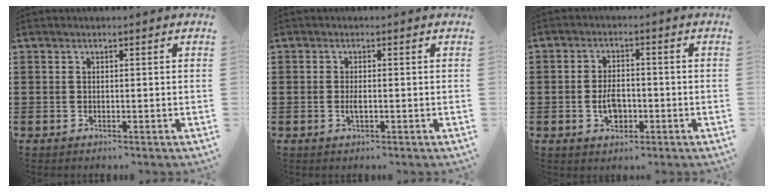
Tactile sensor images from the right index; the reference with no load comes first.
{"total": 1.5, "force": [-0.2, 0.4, 1.4], "torque": [-0.033, -0.005, -0.005]}
{"total": 4.3, "force": [-1.0, 2.7, 3.2], "torque": [-0.053, 0.003, -0.018]}